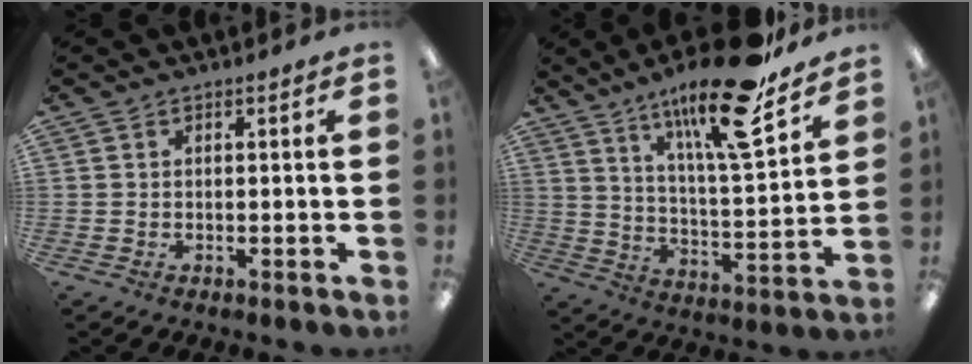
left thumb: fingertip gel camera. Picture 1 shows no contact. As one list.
[{"total": 20.0, "force": [14.1, 4.6, 13.4], "torque": [-0.224, -0.082, 0.227]}]